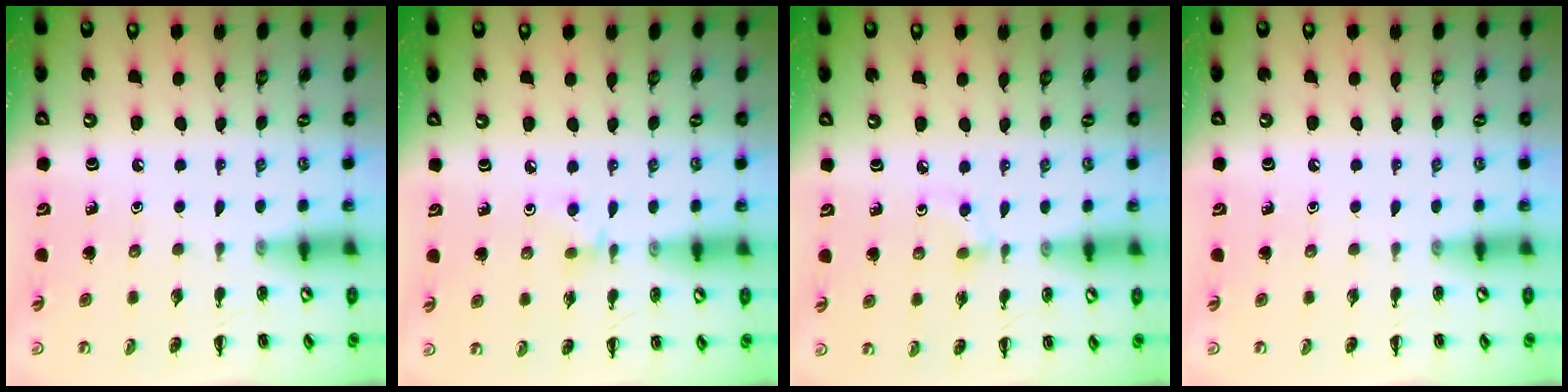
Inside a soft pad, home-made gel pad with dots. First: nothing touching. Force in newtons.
{"total": 2.8, "press": 2.6, "slide": 1.0}
{"total": 4.0, "press": 3.7, "slide": 1.4}
{"total": 0.0}